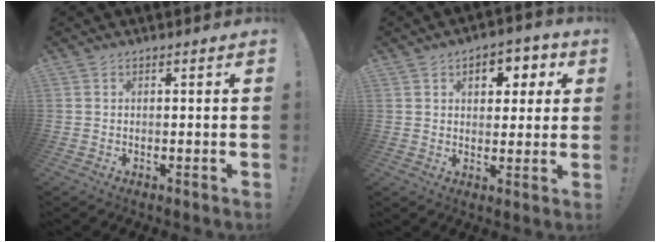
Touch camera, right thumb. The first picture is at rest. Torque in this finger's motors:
{"motor_torque": [-0.12, 0.22, 0.00, 0.00, 0.04]}